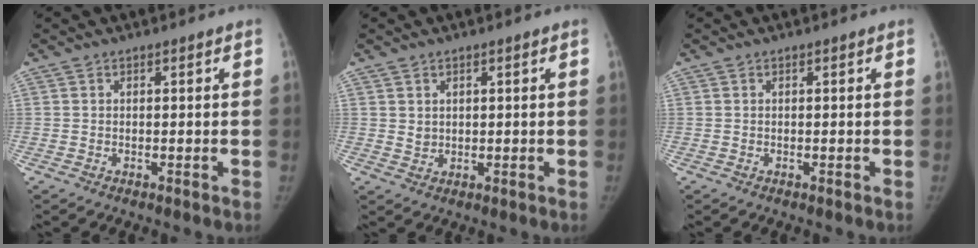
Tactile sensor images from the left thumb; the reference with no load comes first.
{"total": 1.9, "force": [0.9, 1.5, 0.7], "torque": [-0.002, -0.007, 0.021]}
{"total": 0.0}